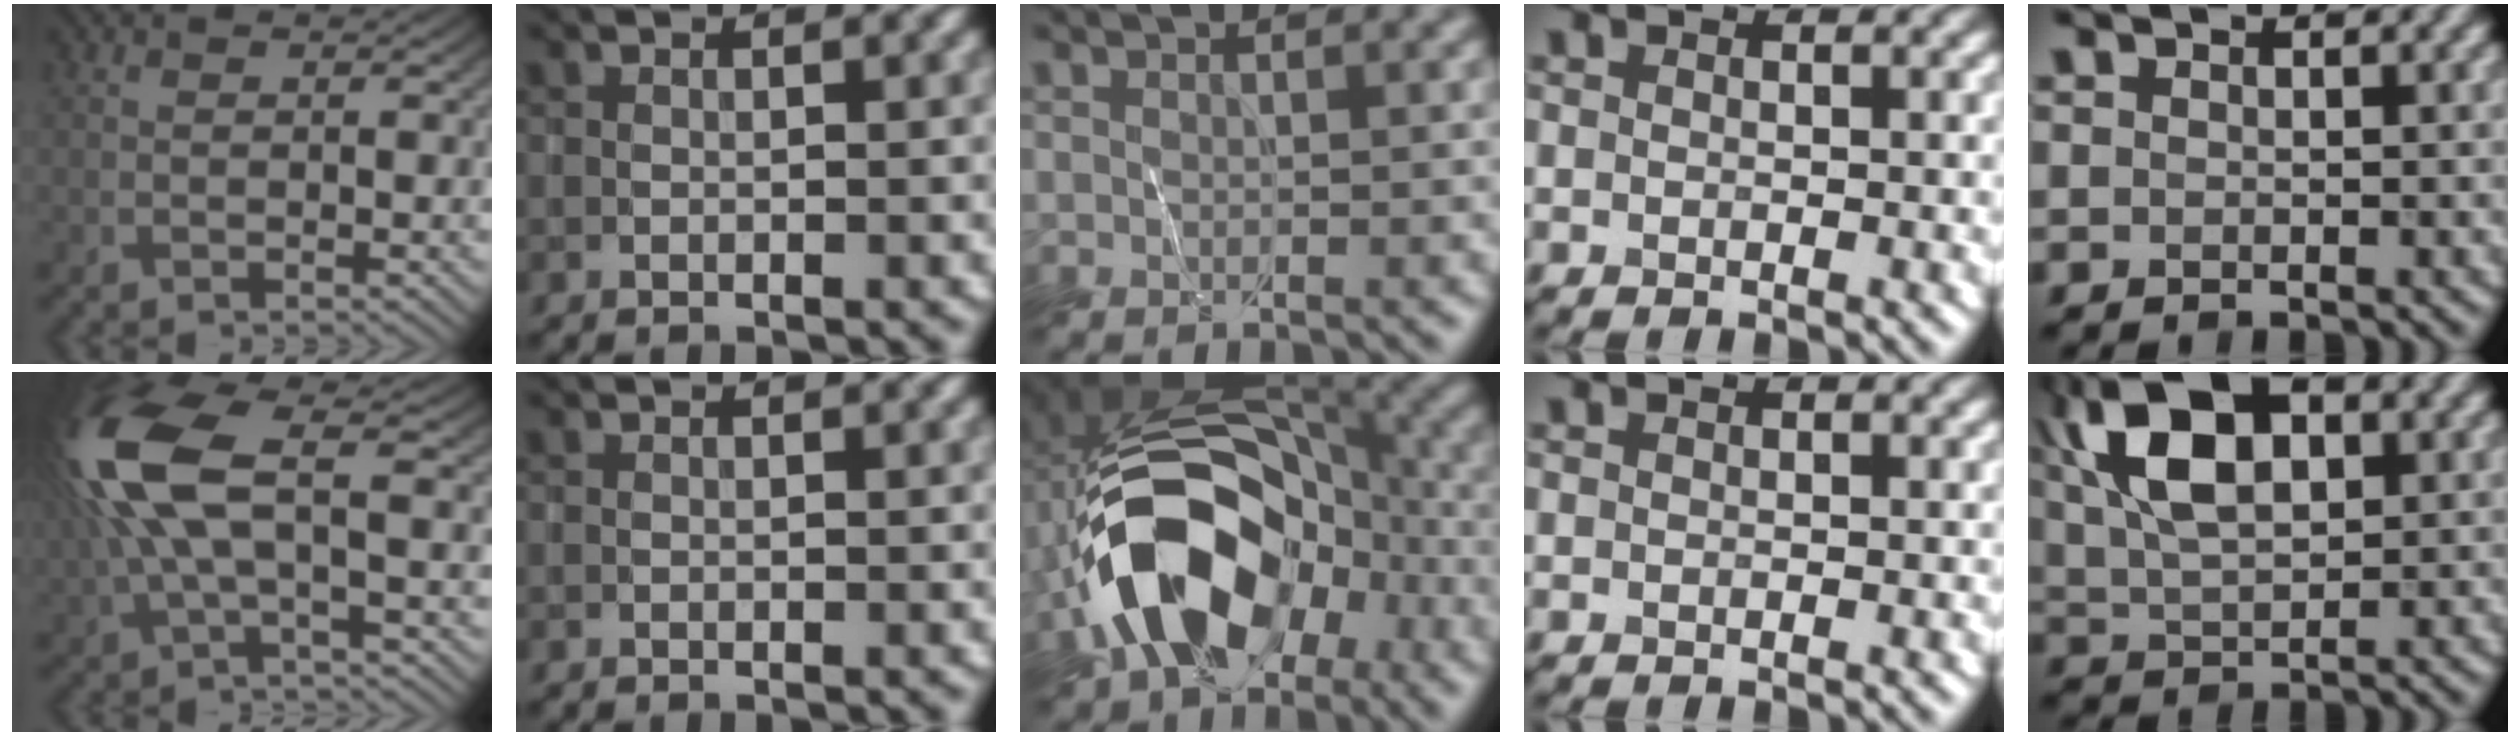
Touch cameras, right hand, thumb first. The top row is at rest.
{"thumb": {"total": 12.3, "force": [1.3, 4.7, 11.3], "torque": [-0.283, 0.011, 0.023]}, "middle": {"total": 12.8, "force": [-5.6, 7.9, 8.3], "torque": [-0.131, -0.011, -0.099]}, "little": {"total": 11.1, "force": [4.1, 5.8, 8.5], "torque": [-0.169, 0.026, 0.065]}}